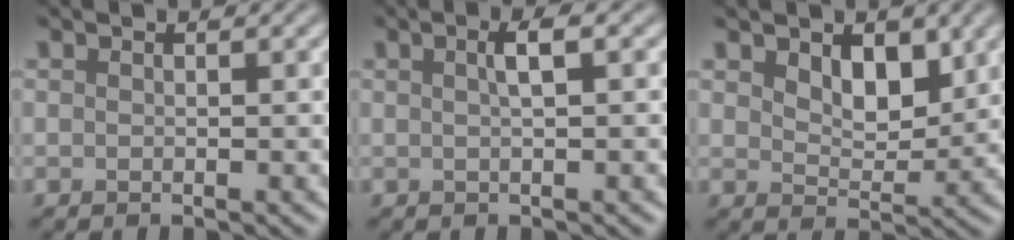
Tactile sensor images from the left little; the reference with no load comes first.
{"total": 1.7, "force": [0.5, 0.2, 1.7], "torque": [-0.030, 0.008, 0.005]}
{"total": 3.4, "force": [1.6, 1.9, 2.2], "torque": [-0.046, -0.011, 0.021]}